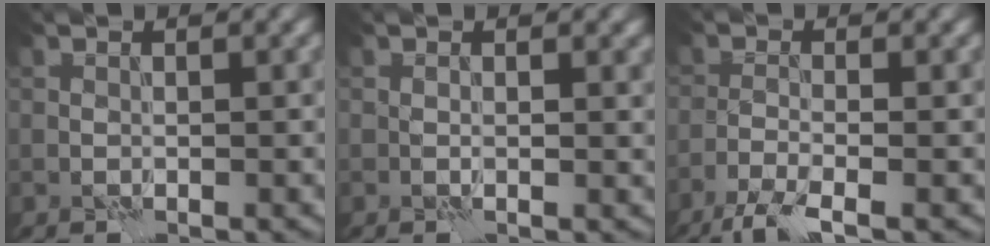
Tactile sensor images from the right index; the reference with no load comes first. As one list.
[{"total": 1.3, "force": [0.2, 0.7, 1.1], "torque": [-0.015, -0.003, 0.005]}, {"total": 3.6, "force": [-2.6, 0.6, 2.5], "torque": [-0.050, -0.005, -0.062]}]